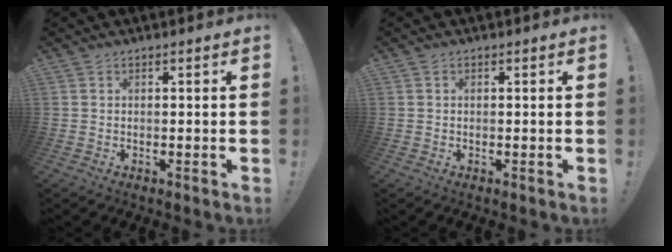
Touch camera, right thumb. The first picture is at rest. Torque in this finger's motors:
{"motor_torque": [-0.15, -0.11, -0.35, 0.15, 0.00]}